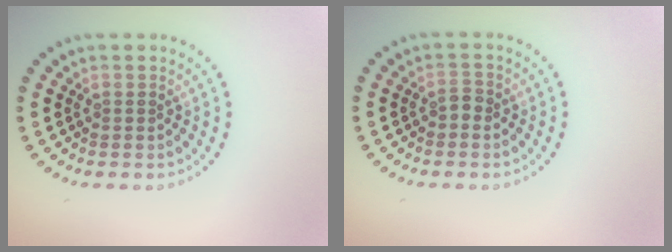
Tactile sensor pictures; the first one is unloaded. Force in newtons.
{"total": 0.9, "press": 0.9, "slide": 0.3}